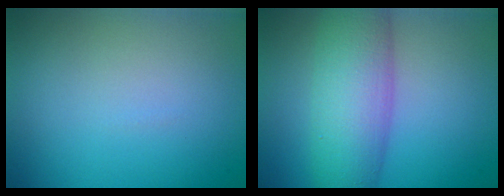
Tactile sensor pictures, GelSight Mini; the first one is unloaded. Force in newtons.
{"total": 8.3, "press": 8.3, "slide": 0.1}